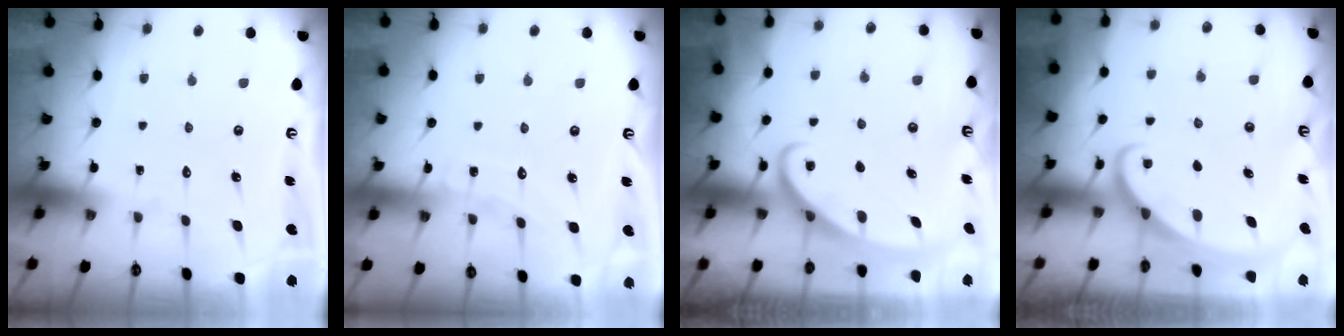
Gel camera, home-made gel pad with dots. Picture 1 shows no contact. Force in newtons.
{"total": 5.7, "press": 5.7, "slide": 0.6}
{"total": 2.5, "press": 2.5, "slide": 0.4}
{"total": 1.9, "press": 1.9, "slide": 0.2}